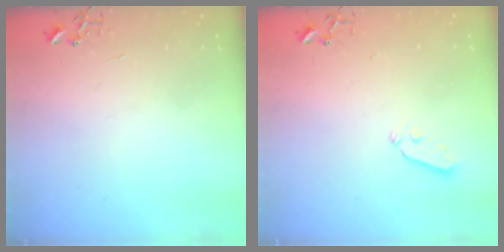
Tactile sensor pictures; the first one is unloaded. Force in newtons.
{"total": 4.3, "press": 4.3, "slide": 0.7}